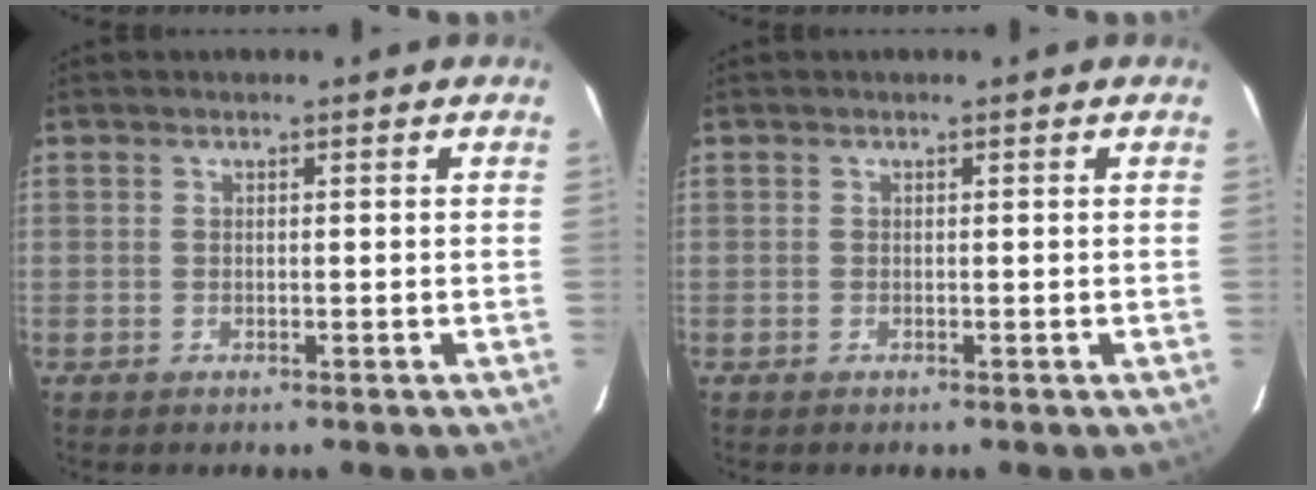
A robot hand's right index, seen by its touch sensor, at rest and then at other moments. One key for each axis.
{"total": 0.0}